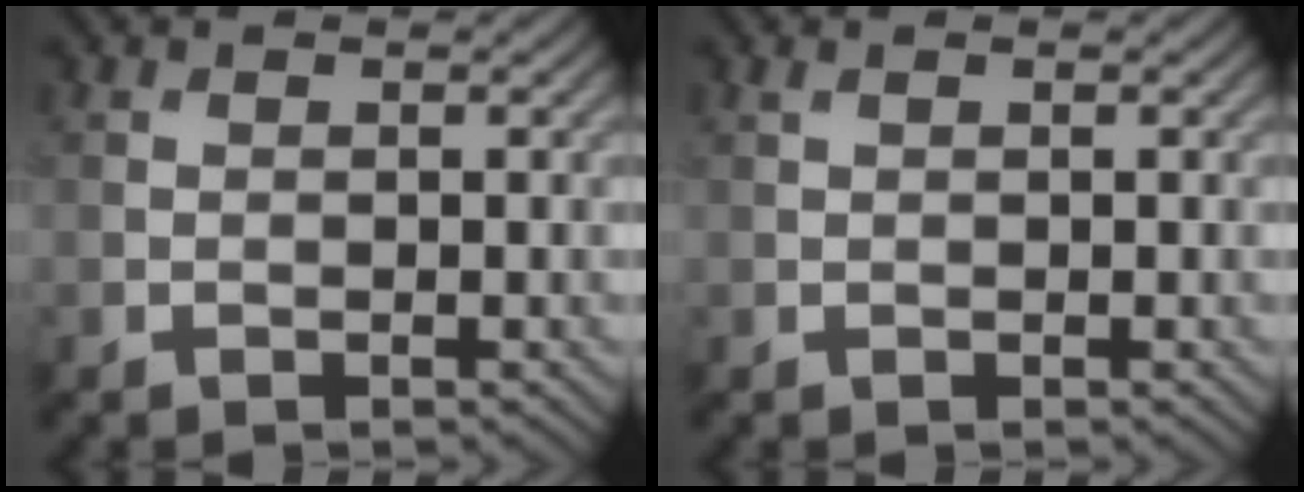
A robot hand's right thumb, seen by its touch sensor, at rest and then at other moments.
{"total": 0.6, "force": [0.3, 0.1, 0.4], "torque": [-0.013, 0.005, 0.007]}